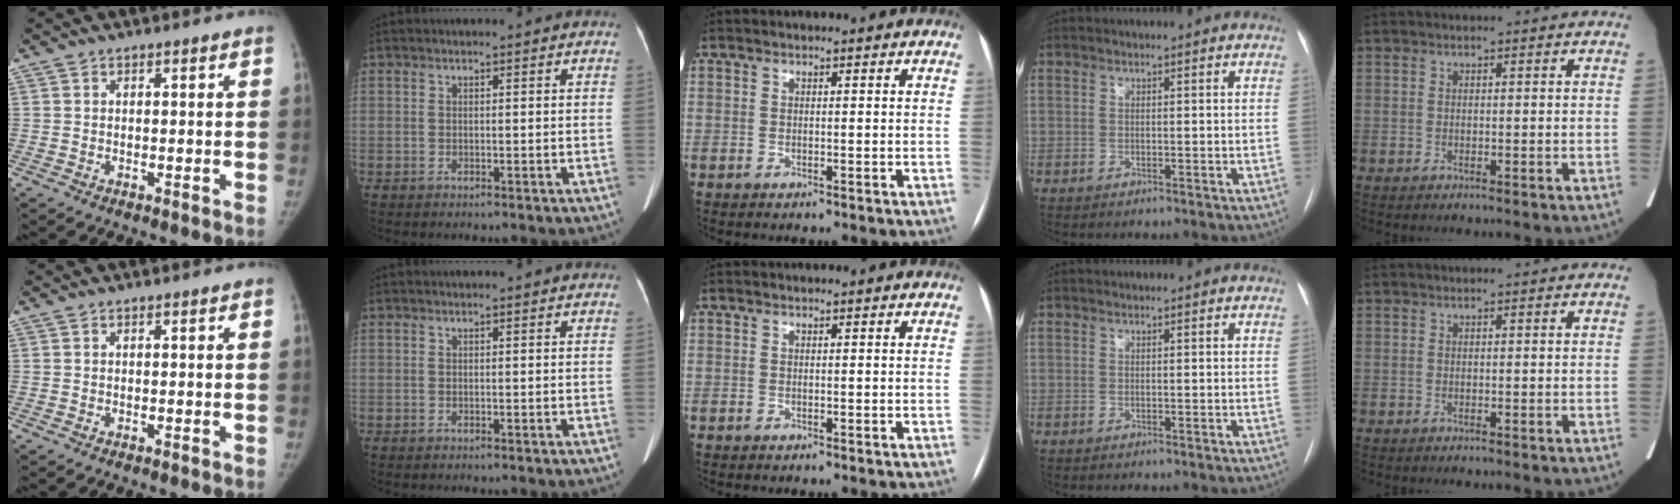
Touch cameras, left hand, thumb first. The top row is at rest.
{}